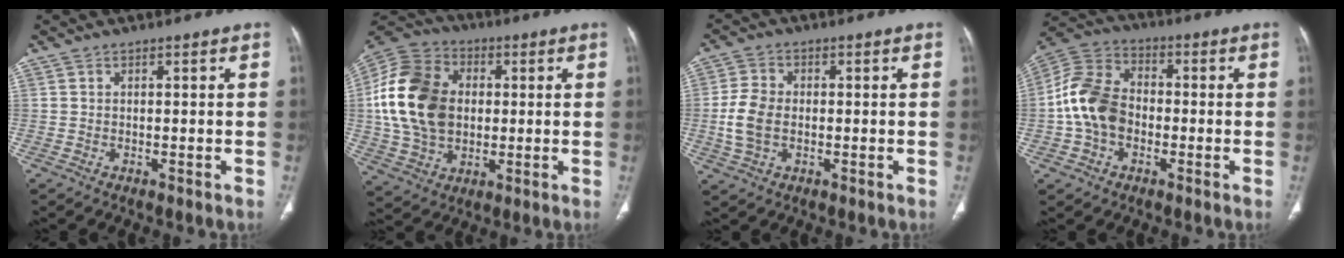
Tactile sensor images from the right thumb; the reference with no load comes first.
{"total": 20.4, "force": [1.4, 15.0, 13.7], "torque": [-0.261, 0.015, 0.027]}
{"total": 6.8, "force": [-0.7, 4.7, 4.9], "torque": [-0.107, 0.007, -0.015]}
{"total": 12.5, "force": [-1.8, 9.2, 8.3], "torque": [-0.155, 0.035, -0.046]}